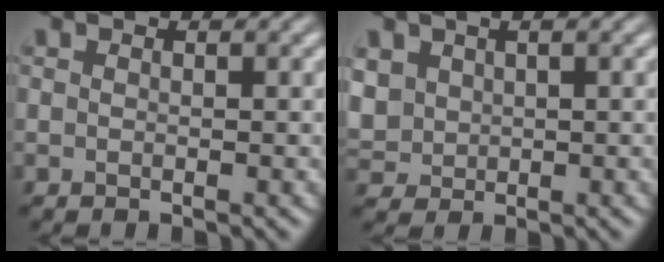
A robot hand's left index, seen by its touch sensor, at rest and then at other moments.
{"total": 2.3, "force": [1.1, 1.7, 1.2], "torque": [-0.043, 0.011, 0.037]}